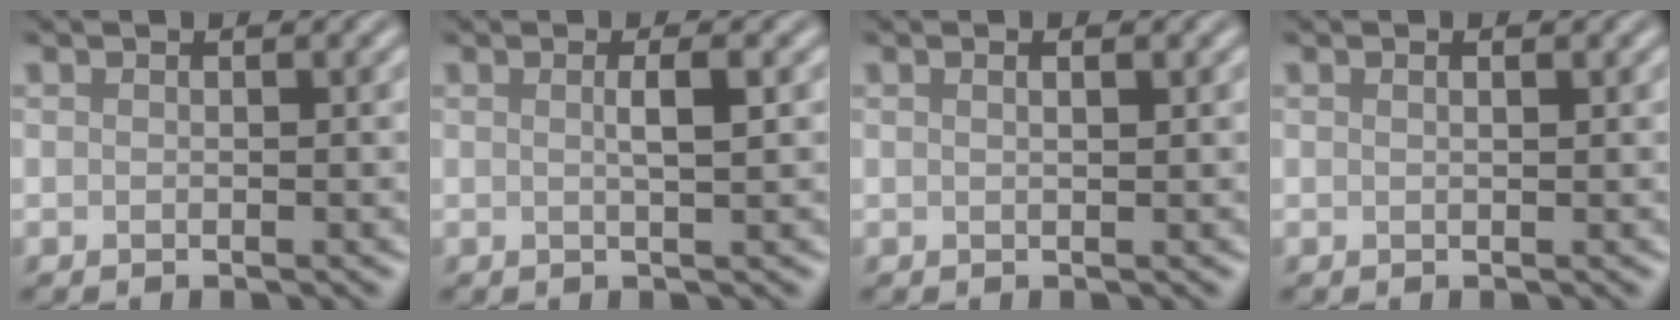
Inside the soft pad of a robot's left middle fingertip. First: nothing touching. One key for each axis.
{"total": 1.8, "fx": -0.1, "fy": 0.3, "fz": 1.7, "tx": -0.023, "ty": 0.007, "tz": -0.004}
{"total": 2.0, "fx": 0.9, "fy": 0.9, "fz": 1.5, "tx": -0.009, "ty": 0.021, "tz": -0.008}
{"total": 1.6, "fx": 0.8, "fy": 0.8, "fz": 1.2, "tx": -0.004, "ty": 0.016, "tz": -0.009}